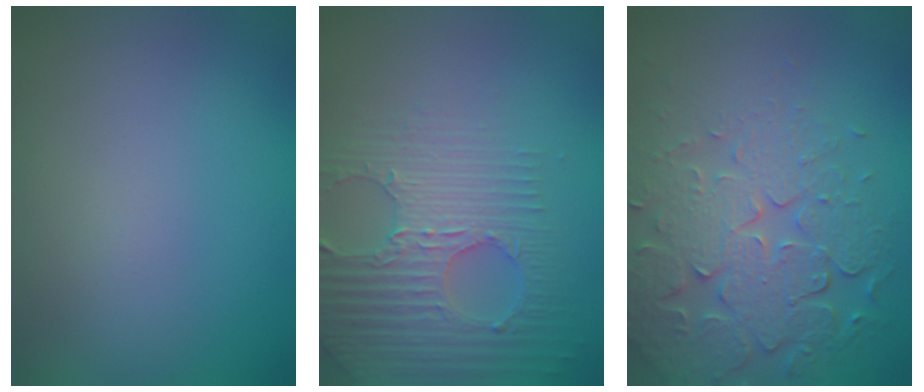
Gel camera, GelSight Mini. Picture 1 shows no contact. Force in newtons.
{"total": 3.9, "press": 3.7, "slide": 0.9}
{"total": 7.2, "press": 5.4, "slide": 4.8}